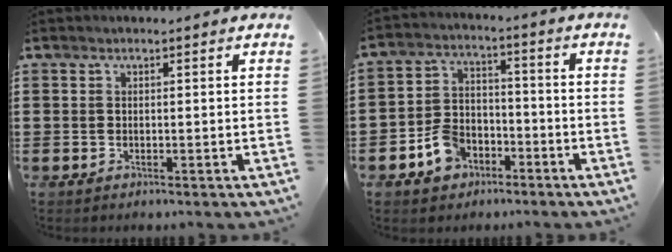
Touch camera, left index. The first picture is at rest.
{"total": 6.3, "force": [-3.9, 4.2, 2.5], "torque": [-0.064, 0.018, -0.076]}